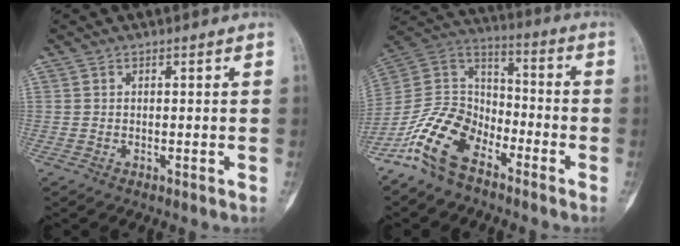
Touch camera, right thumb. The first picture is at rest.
{"total": 14.3, "force": [-9.3, 7.8, 7.5], "torque": [-0.134, 0.070, -0.193]}